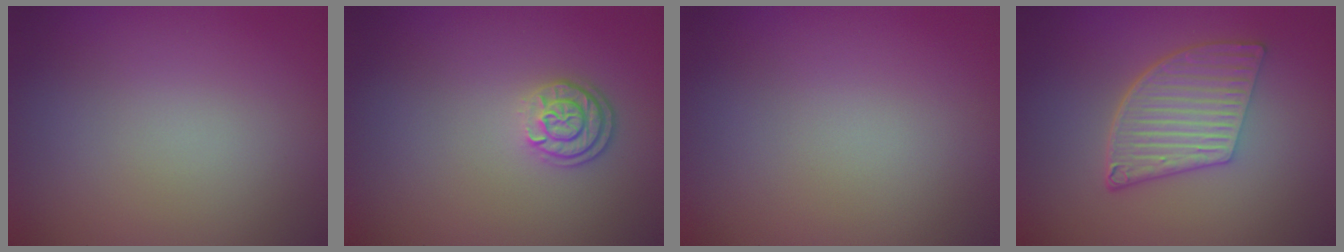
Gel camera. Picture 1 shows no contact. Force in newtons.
{"total": 2.3, "press": 2.0, "slide": 1.3}
{"total": 0.0}
{"total": 5.6, "press": 4.2, "slide": 3.7}